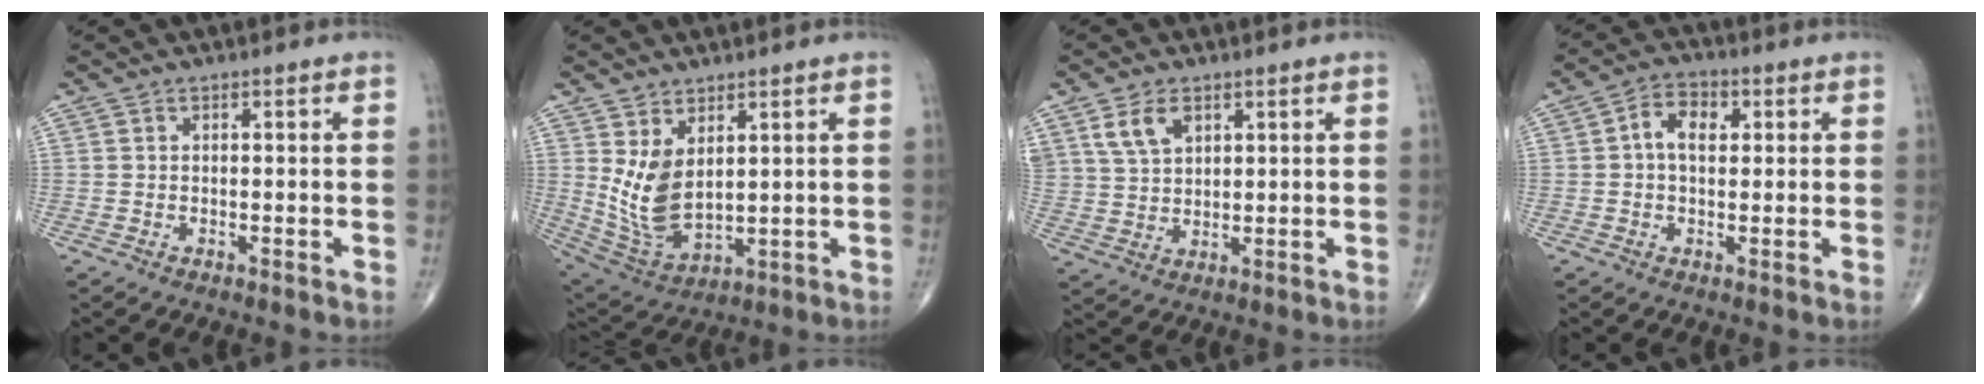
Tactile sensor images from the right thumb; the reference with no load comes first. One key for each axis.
{"total": 10.0, "fx": 3.0, "fy": 5.5, "fz": 7.8, "tx": -0.143, "ty": -0.028, "tz": 0.079}
{"total": 6.4, "fx": 3.3, "fy": 4.0, "fz": 3.7, "tx": -0.062, "ty": -0.012, "tz": 0.070}
{"total": 6.0, "fx": 1.1, "fy": 4.0, "fz": 4.4, "tx": -0.066, "ty": 0.014, "tz": 0.012}